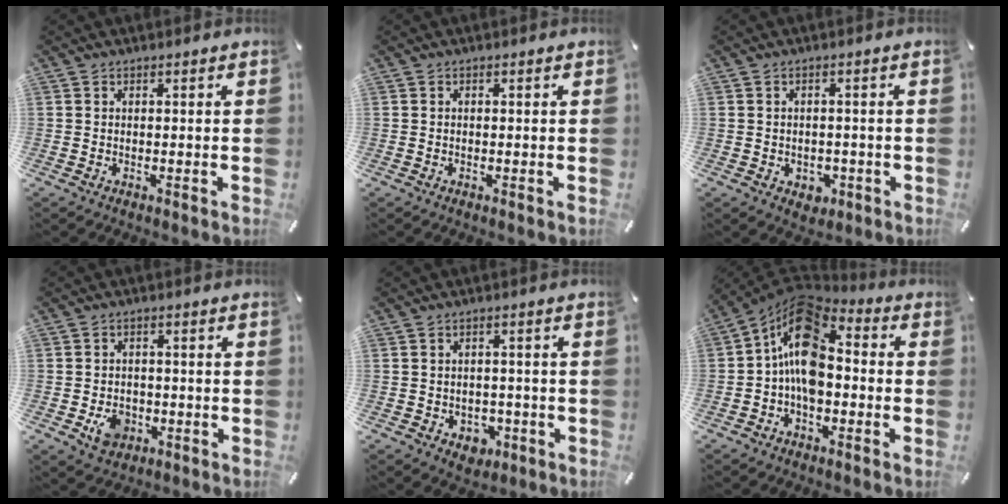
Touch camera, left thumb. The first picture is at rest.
{"total": 0.0}
{"total": 3.0, "force": [-0.7, 2.6, 1.3], "torque": [-0.016, 0.001, -0.015]}
{"total": 5.8, "force": [-1.8, 4.6, 2.9], "torque": [-0.043, 0.001, -0.032]}
{"total": 4.3, "force": [-1.3, 3.6, 1.9], "torque": [-0.017, 0.002, -0.025]}
{"total": 13.2, "force": [-0.6, 8.8, 9.9], "torque": [-0.191, -0.004, -0.016]}